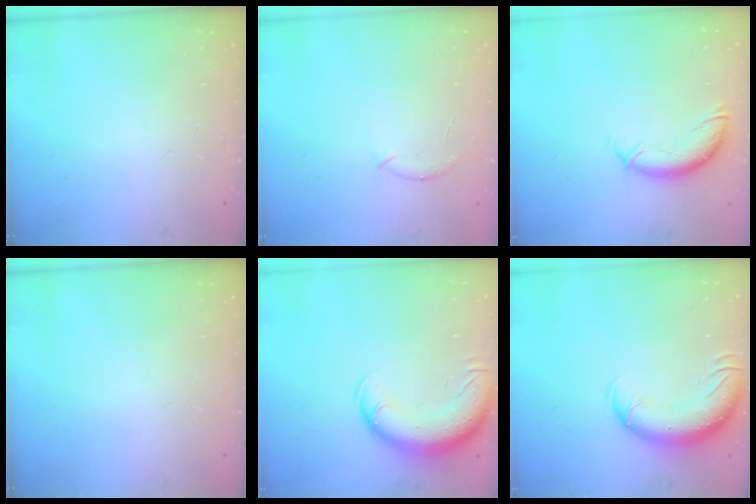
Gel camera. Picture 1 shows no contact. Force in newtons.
{"total": 6.1, "press": 5.9, "slide": 1.3}
{"total": 10.4, "press": 10.3, "slide": 0.7}
{"total": 0.0}
{"total": 12.2, "press": 11.8, "slide": 3.2}
{"total": 12.9, "press": 12.4, "slide": 3.5}